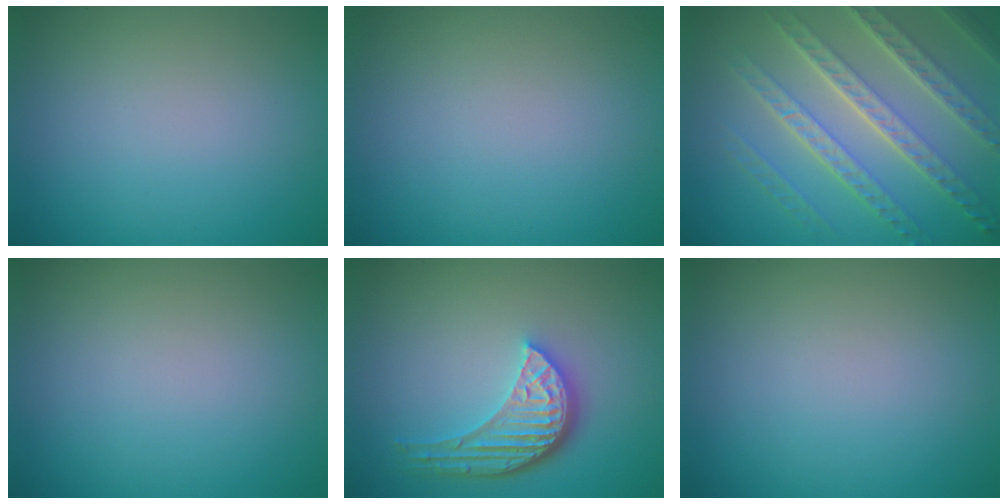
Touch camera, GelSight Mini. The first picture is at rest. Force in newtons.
{"total": 0.0}
{"total": 7.6, "press": 5.3, "slide": 5.5}
{"total": 0.0}
{"total": 5.1, "press": 3.8, "slide": 3.4}
{"total": 0.0}